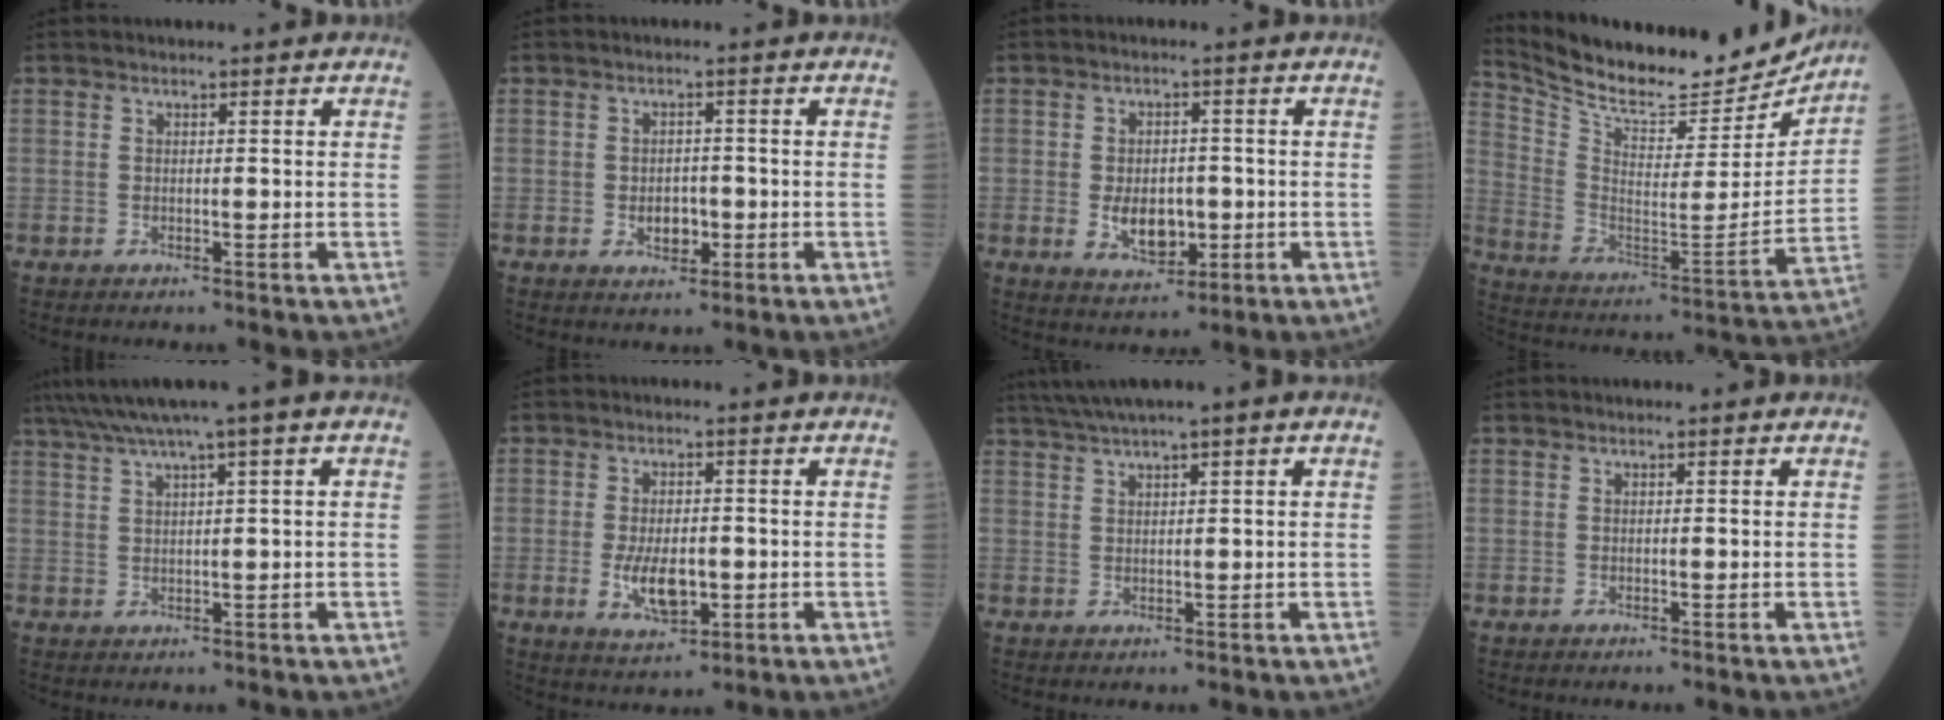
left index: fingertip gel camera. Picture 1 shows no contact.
{"total": 3.1, "force": [-0.8, 2.1, 2.2], "torque": [-0.033, 0.003, -0.008]}
{"total": 6.2, "force": [-1.2, 3.9, 4.7], "torque": [-0.082, -0.001, -0.011]}
{"total": 21.6, "force": [20.0, 4.7, 6.6], "torque": [-0.124, -0.036, 0.304]}
{"total": 7.4, "force": [4.6, -0.6, 5.7], "torque": [-0.101, 0.036, 0.079]}
{"total": 6.5, "force": [-1.4, 3.0, 5.6], "torque": [-0.108, -0.008, -0.018]}
{"total": 5.4, "force": [3.6, -0.4, 4.0], "torque": [-0.079, 0.028, 0.067]}
{"total": 0.0}